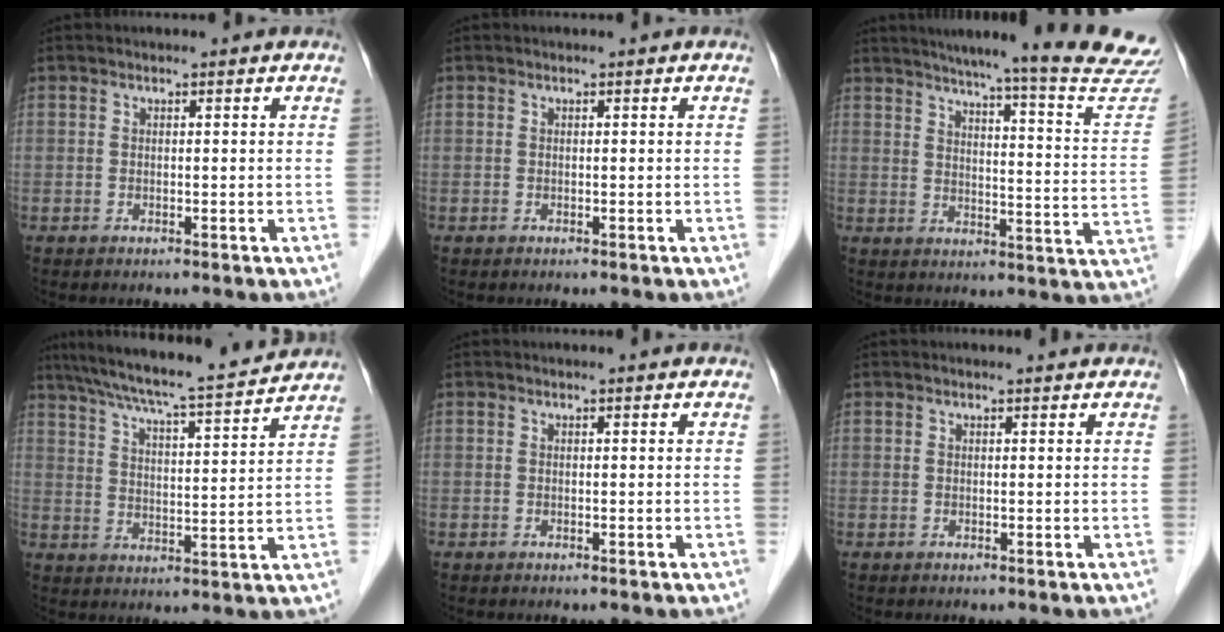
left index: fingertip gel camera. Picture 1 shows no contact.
{"total": 0.0}
{"total": 25.2, "force": [22.8, -0.3, 10.6], "torque": [-0.148, -0.085, 0.271]}
{"total": 16.9, "force": [15.3, 0.0, 7.2], "torque": [-0.128, 0.004, 0.224]}
{"total": 0.8, "force": [0.7, 0.0, 0.2], "torque": [-0.009, 0.002, 0.010]}
{"total": 1.6, "force": [1.5, -0.1, 0.4], "torque": [-0.009, 0.005, 0.020]}